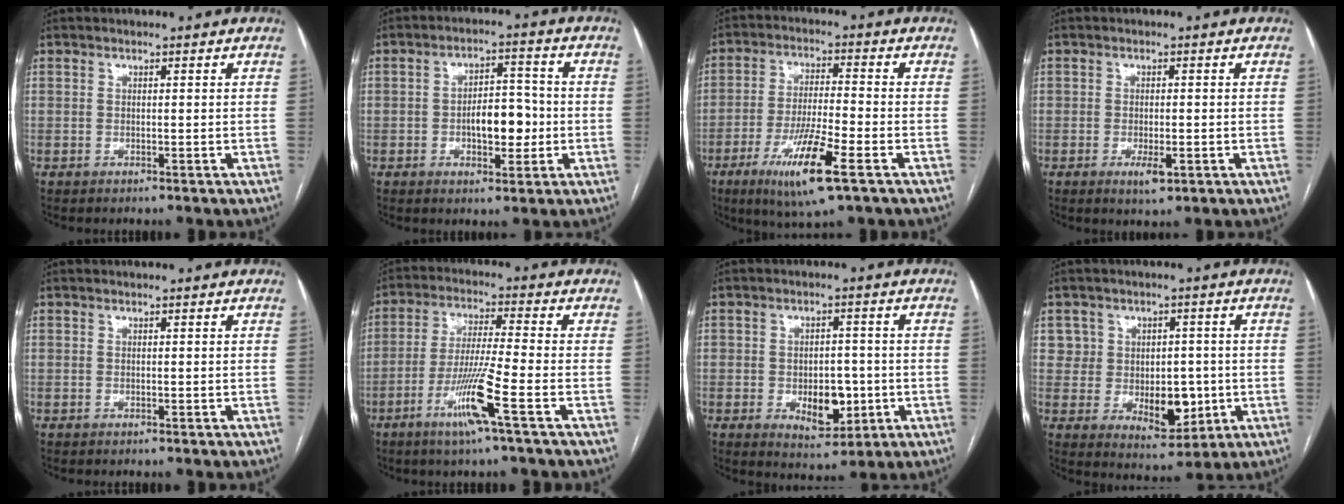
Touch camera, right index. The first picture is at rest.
{"total": 6.8, "force": [-1.2, 3.1, 5.9], "torque": [-0.093, 0.012, -0.016]}
{"total": 11.1, "force": [-5.4, 1.0, 9.6], "torque": [-0.182, -0.021, -0.095]}
{"total": 2.8, "force": [-1.1, 0.9, 2.4], "torque": [-0.038, -0.002, -0.013]}
{"total": 0.0}
{"total": 9.8, "force": [-4.4, -1.2, 8.7], "torque": [-0.168, -0.019, -0.090]}
{"total": 7.0, "force": [-1.7, 3.9, 5.5], "torque": [-0.078, 0.002, -0.015]}
{"total": 7.9, "force": [-0.4, 6.2, 4.9], "torque": [-0.051, 0.006, 0.010]}